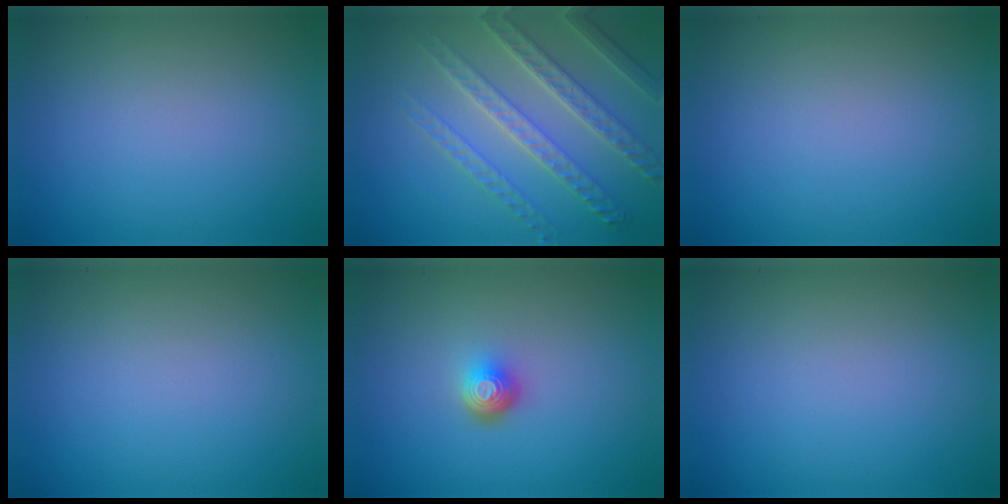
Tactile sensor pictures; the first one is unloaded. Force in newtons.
{"total": 4.5, "press": 4.4, "slide": 0.9}
{"total": 0.0}
{"total": 0.0}
{"total": 2.3, "press": 1.5, "slide": 1.8}
{"total": 0.0}